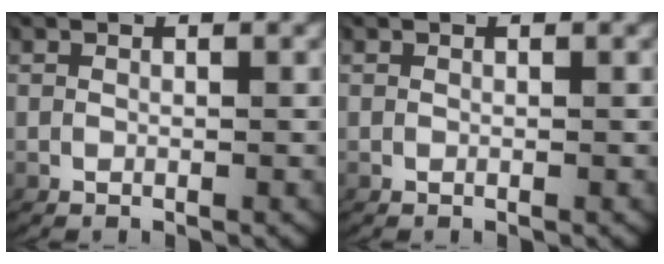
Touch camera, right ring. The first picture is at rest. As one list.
[{"total": 0.0}]